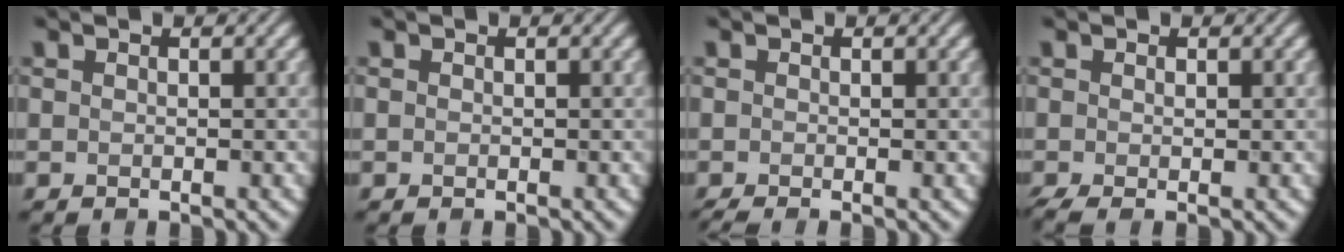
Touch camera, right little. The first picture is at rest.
{"total": 0.0}
{"total": 0.9, "force": [-0.7, 0.1, 0.6], "torque": [-0.013, -0.009, -0.017]}
{"total": 1.7, "force": [-0.5, 0.4, 1.6], "torque": [-0.032, -0.006, -0.011]}